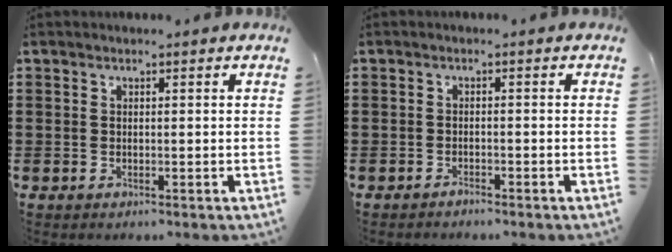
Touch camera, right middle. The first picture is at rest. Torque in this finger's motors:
{"motor_torque": [0.22, 0.34, -0.02, 0.00]}